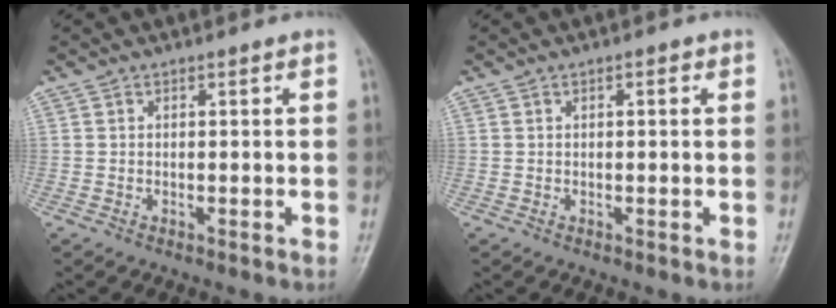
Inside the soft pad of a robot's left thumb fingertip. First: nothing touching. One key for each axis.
{"total": 1.1, "fx": 0.3, "fy": 0.4, "fz": 0.9, "tx": -0.012, "ty": 0.003, "tz": 0.002}